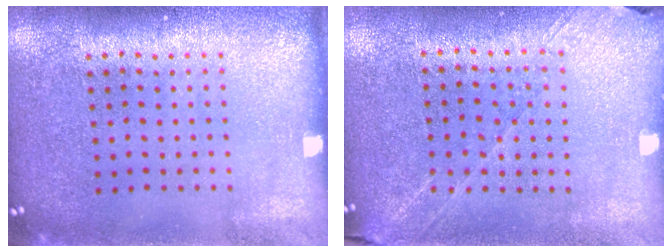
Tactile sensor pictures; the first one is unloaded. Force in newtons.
{"total": 1.3, "press": 1.2, "slide": 0.5}